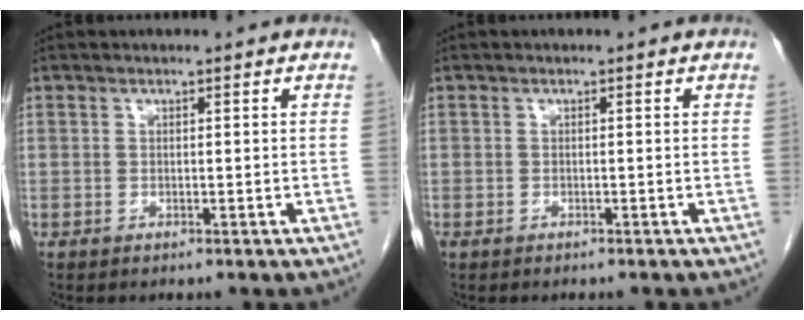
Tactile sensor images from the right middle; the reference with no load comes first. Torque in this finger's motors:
{"motor_torque": [0.02, 0.08, 0.00, 0.00]}